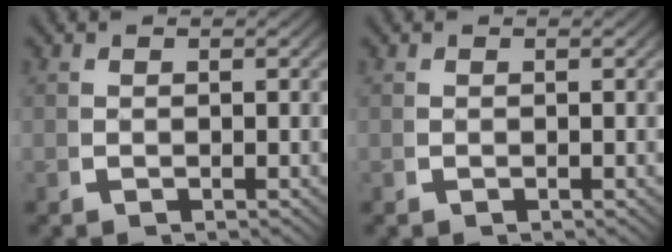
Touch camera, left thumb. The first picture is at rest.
{"total": 0.0}